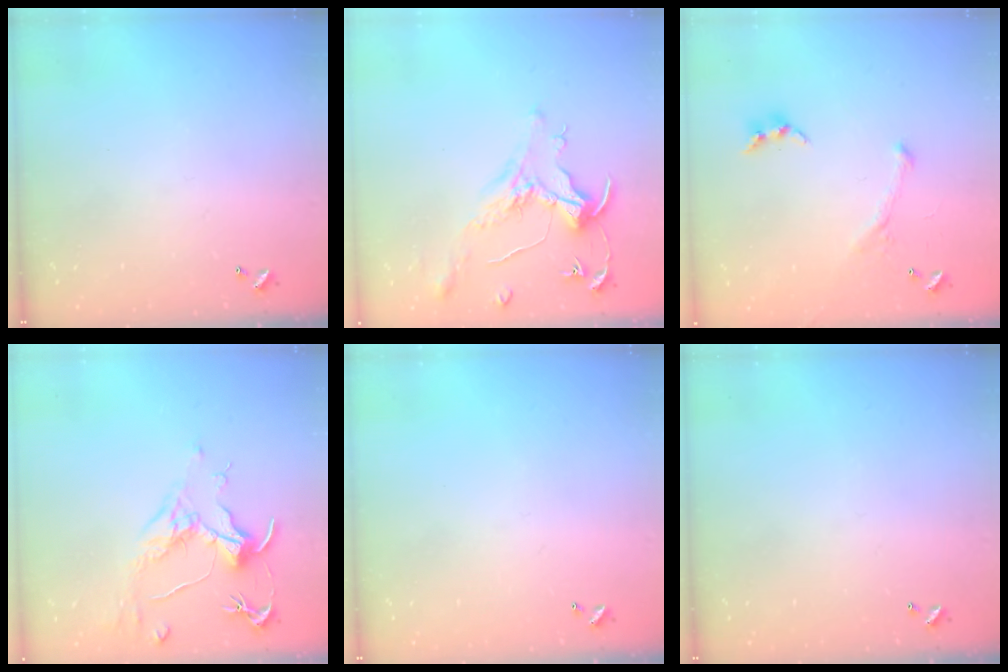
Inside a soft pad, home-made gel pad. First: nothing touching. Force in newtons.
{"total": 1.6, "press": 1.4, "slide": 0.7}
{"total": 2.8, "press": 2.6, "slide": 1.0}
{"total": 1.7, "press": 1.5, "slide": 0.9}
{"total": 0.0}
{"total": 0.0}